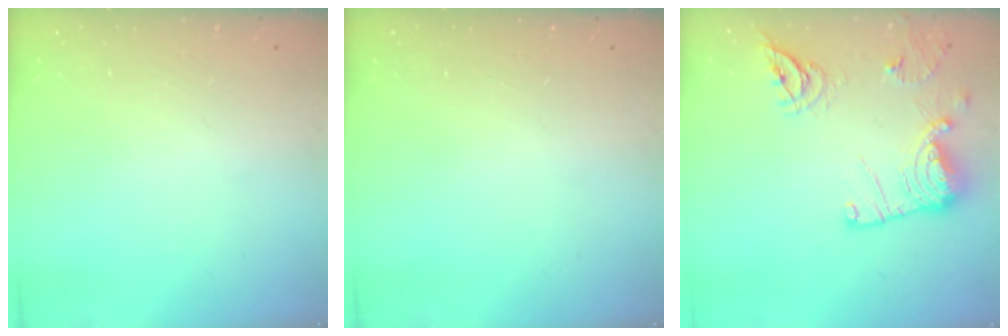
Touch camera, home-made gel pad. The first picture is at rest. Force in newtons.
{"total": 0.0}
{"total": 17.4, "press": 17.4, "slide": 1.1}